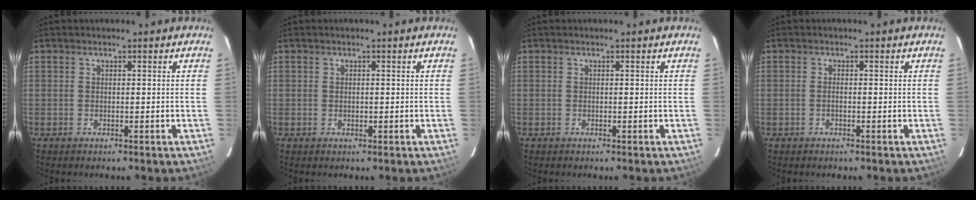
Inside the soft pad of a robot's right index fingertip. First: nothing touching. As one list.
[{"total": 0.6, "force": [0.1, 0.6, 0.2], "torque": [-0.002, 0.001, 0.004]}, {"total": 0.0}, {"total": 0.7, "force": [-0.2, 0.2, 0.6], "torque": [-0.014, 0.001, -0.005]}]